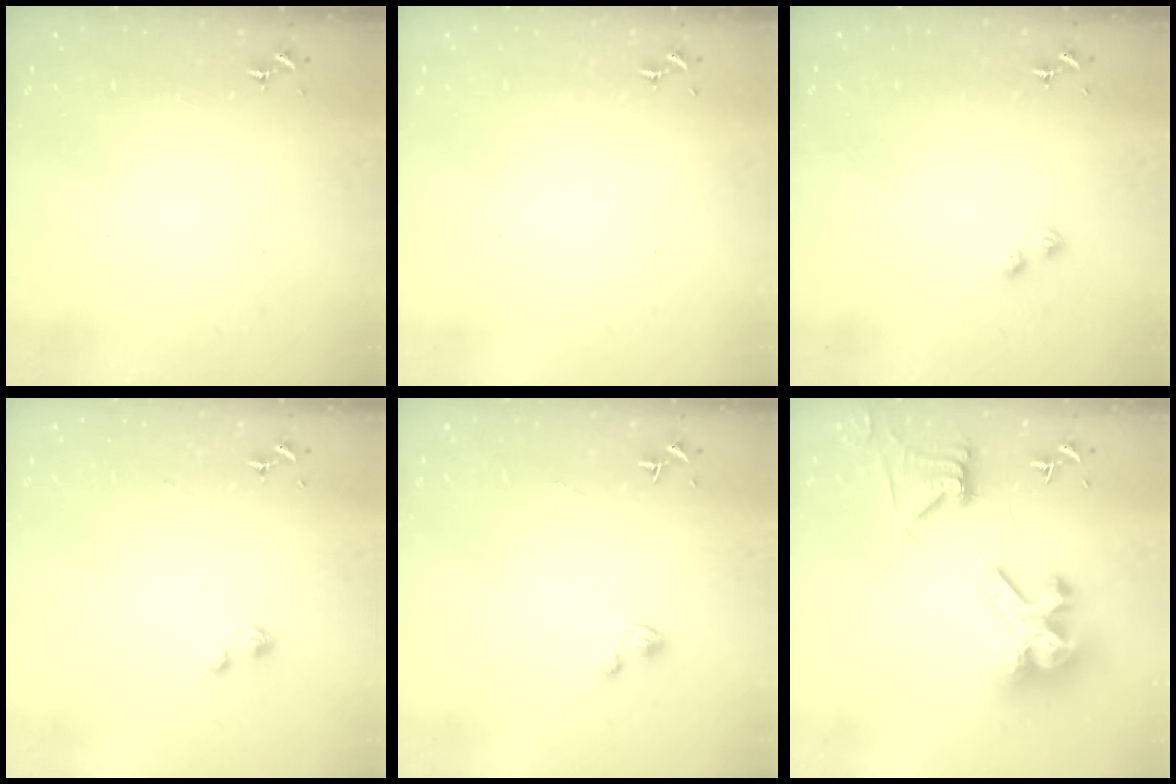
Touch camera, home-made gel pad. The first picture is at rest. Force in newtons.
{"total": 0.0}
{"total": 3.9, "press": 3.9, "slide": 0.5}
{"total": 3.1, "press": 3.1, "slide": 0.3}
{"total": 2.5, "press": 2.5, "slide": 0.2}
{"total": 19.4, "press": 19.2, "slide": 2.4}